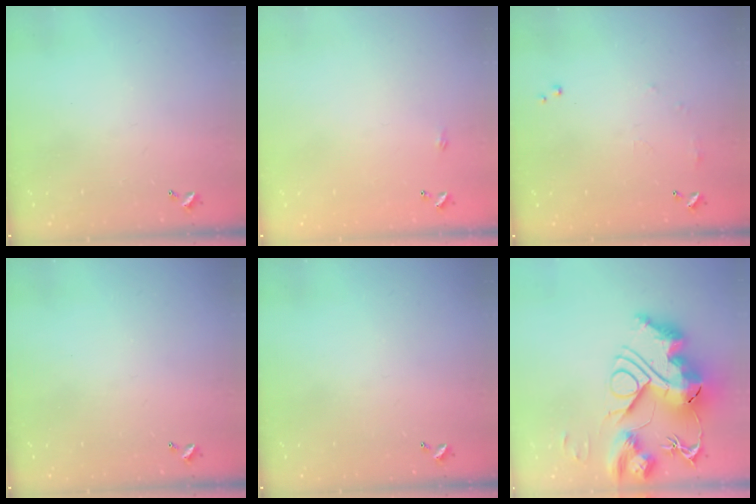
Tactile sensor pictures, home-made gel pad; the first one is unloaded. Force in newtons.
{"total": 2.2, "press": 2.1, "slide": 0.4}
{"total": 5.4, "press": 5.3, "slide": 0.6}
{"total": 0.0}
{"total": 0.0}
{"total": 0.7, "press": 0.7, "slide": 0.0}